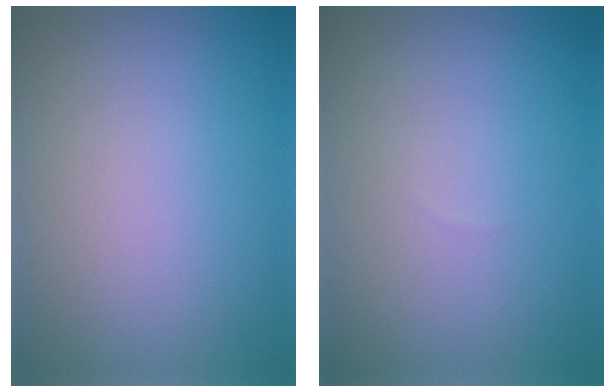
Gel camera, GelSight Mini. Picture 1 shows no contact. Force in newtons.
{"total": 0.0}